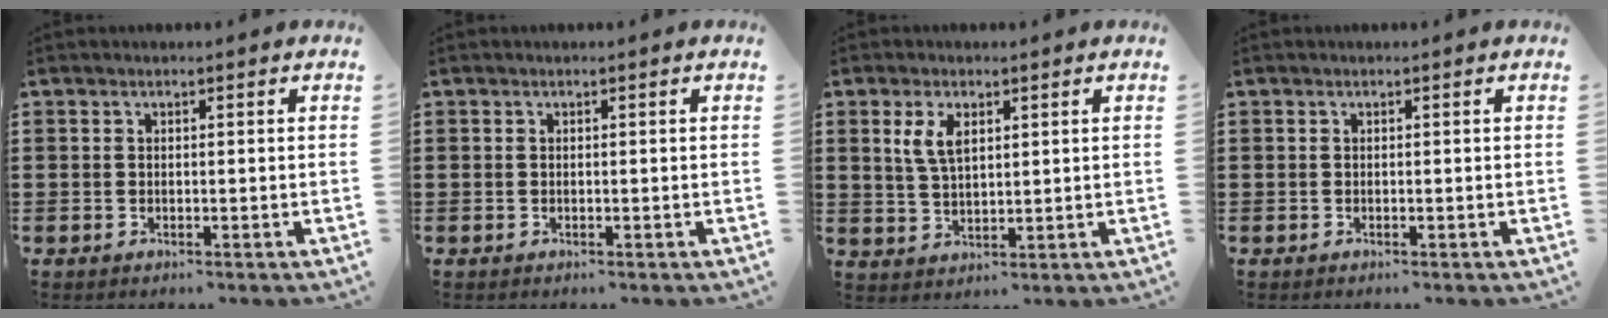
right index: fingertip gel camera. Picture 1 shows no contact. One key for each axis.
{"total": 0.0}
{"total": 4.5, "fx": 1.8, "fy": 2.2, "fz": 3.6, "tx": -0.078, "ty": 0.008, "tz": 0.031}
{"total": 0.0}